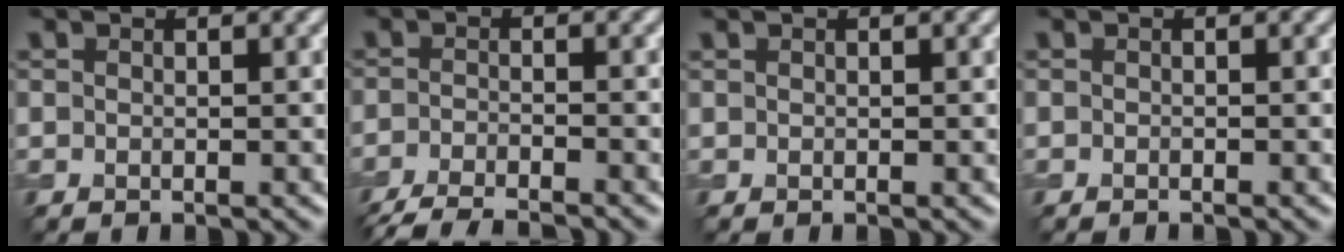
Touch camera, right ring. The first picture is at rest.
{"total": 5.5, "force": [-4.8, 0.9, 2.6], "torque": [-0.044, -0.018, -0.087]}
{"total": 0.0}
{"total": 0.6, "force": [-0.6, 0.1, 0.1], "torque": [-0.001, -0.004, -0.010]}